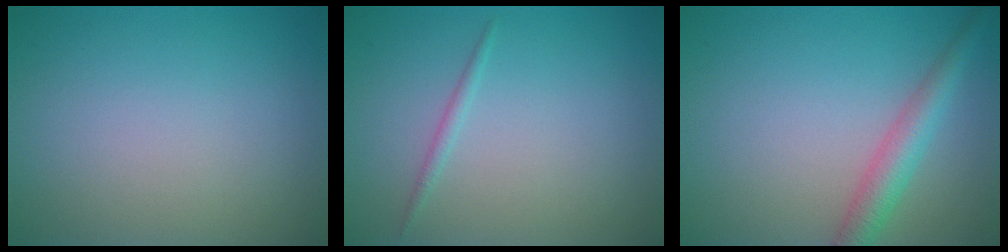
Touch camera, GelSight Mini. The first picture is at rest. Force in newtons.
{"total": 0.8, "press": 0.8, "slide": 0.0}
{"total": 3.3, "press": 3.3, "slide": 0.1}